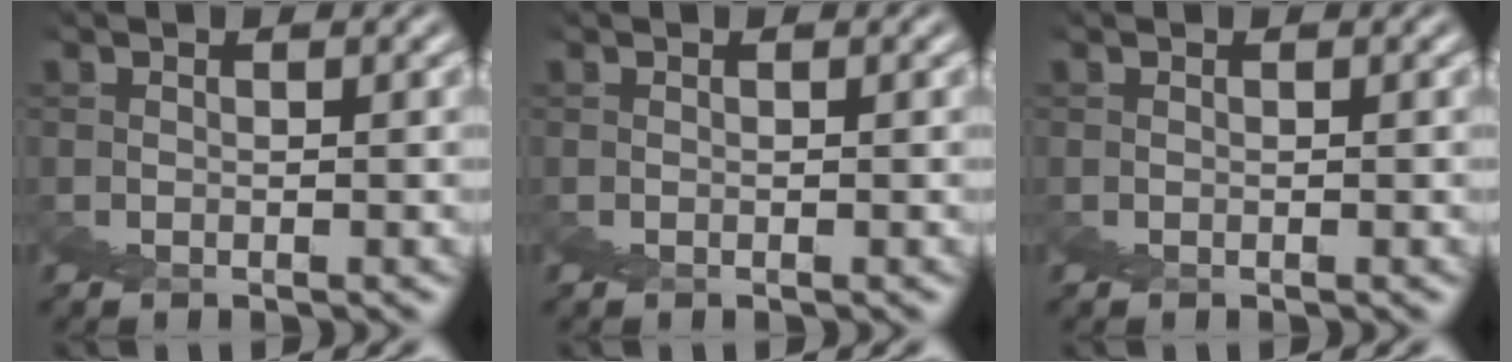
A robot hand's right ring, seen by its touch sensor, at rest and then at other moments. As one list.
[{"total": 0.0}, {"total": 0.0}]